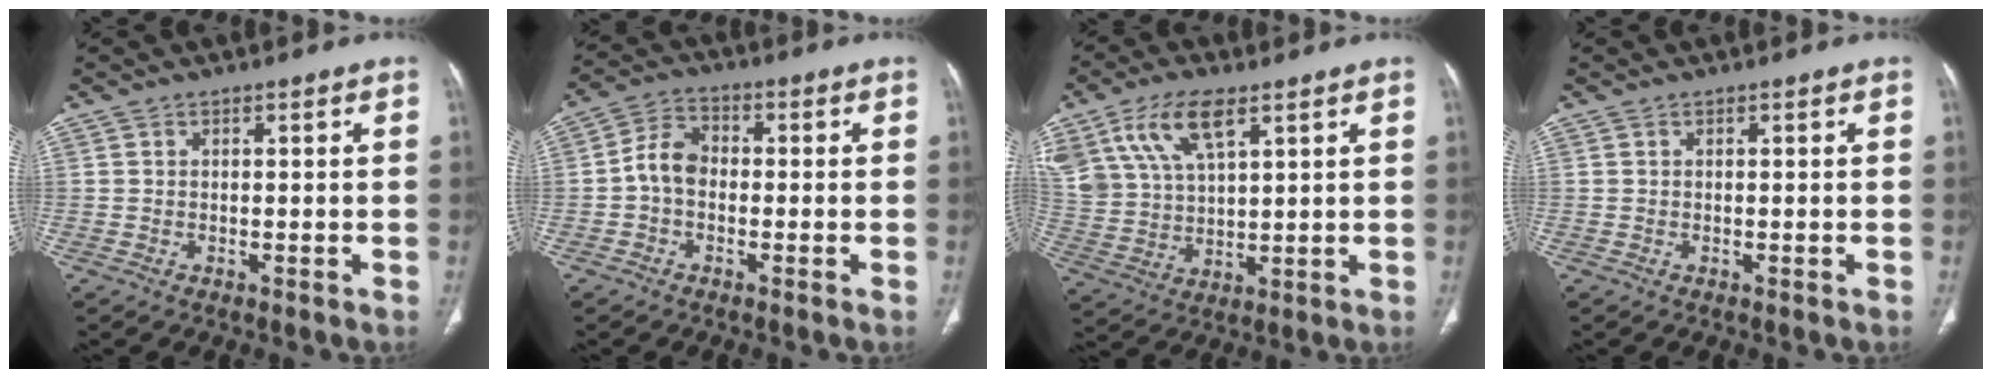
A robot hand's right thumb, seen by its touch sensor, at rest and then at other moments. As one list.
[{"total": 5.9, "force": [-0.9, 4.3, 3.9], "torque": [-0.061, 0.020, -0.029]}, {"total": 13.4, "force": [7.4, 6.5, 9.1], "torque": [-0.175, -0.014, 0.151]}, {"total": 0.0}]